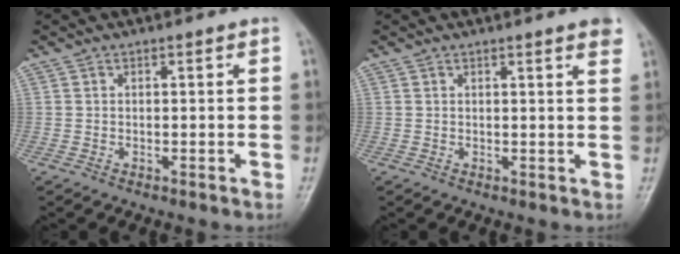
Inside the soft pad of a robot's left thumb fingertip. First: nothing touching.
{"total": 3.2, "force": [2.3, 0.2, 2.3], "torque": [-0.024, -0.005, 0.022]}